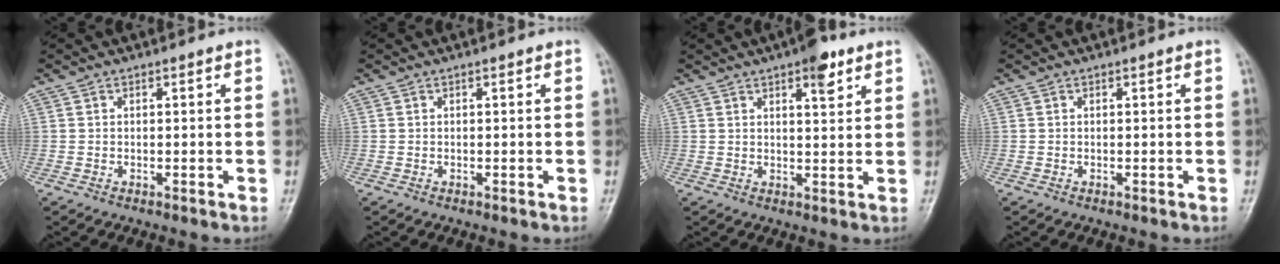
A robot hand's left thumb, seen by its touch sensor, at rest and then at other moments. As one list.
[{"total": 0.0}, {"total": 5.7, "force": [3.4, 2.0, 4.2], "torque": [-0.045, -0.014, 0.043]}, {"total": 0.0}]